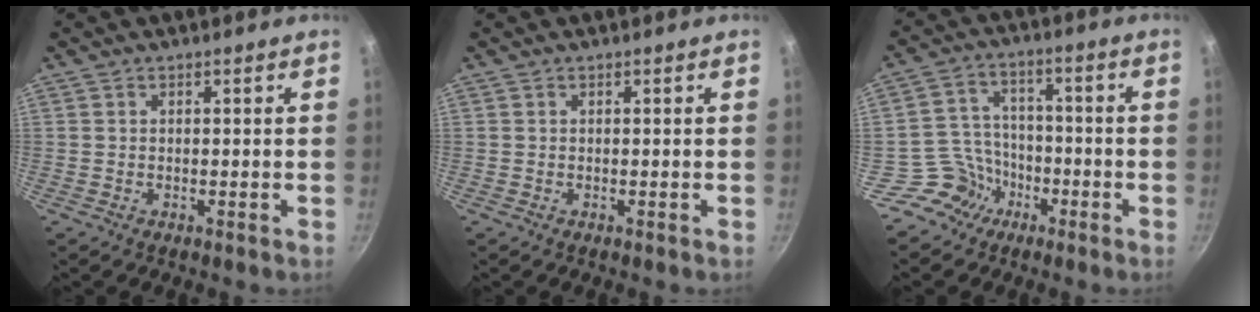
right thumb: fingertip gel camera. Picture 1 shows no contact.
{"total": 0.0}
{"total": 7.7, "force": [-4.6, 6.1, 0.8], "torque": [0.019, 0.048, -0.089]}